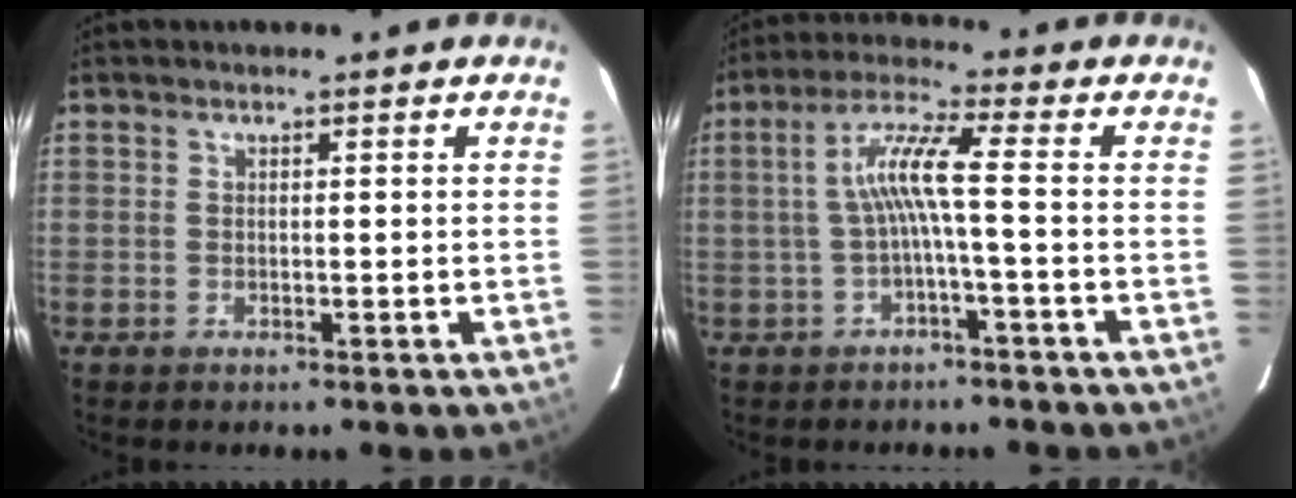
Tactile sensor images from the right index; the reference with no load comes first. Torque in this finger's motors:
{"motor_torque": [0.78, -0.13, 0.48, 0.15]}